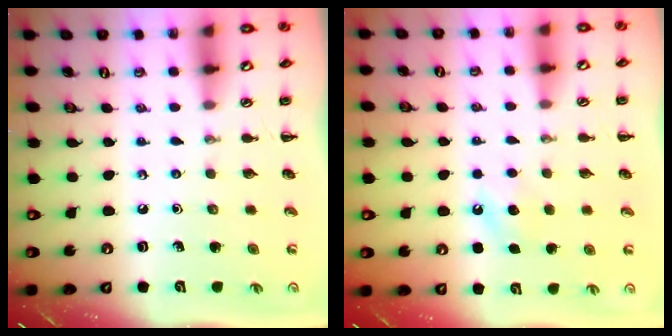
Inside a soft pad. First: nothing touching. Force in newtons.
{"total": 6.5, "press": 6.2, "slide": 2.0}